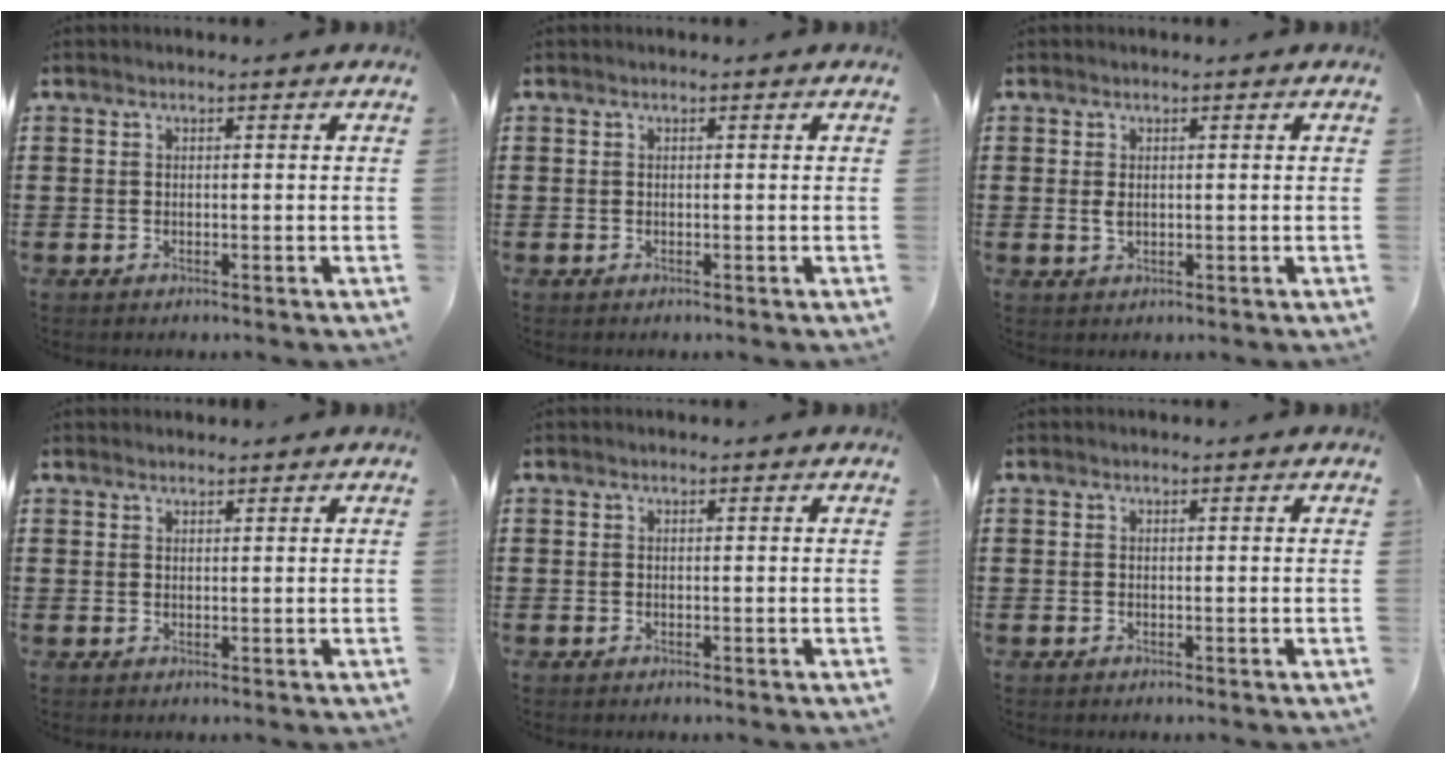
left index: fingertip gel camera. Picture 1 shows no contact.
{"total": 0.0}
{"total": 1.4, "force": [0.2, 0.8, 1.2], "torque": [-0.033, 0.001, 0.001]}
{"total": 1.0, "force": [1.0, 0.2, 0.1], "torque": [-0.003, 0.001, 0.020]}
{"total": 0.0}
{"total": 0.0}